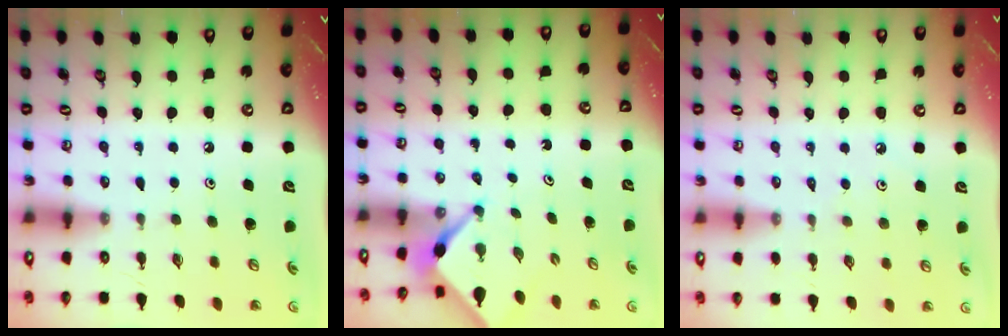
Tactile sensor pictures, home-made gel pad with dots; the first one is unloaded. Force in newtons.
{"total": 3.2, "press": 3.2, "slide": 0.3}
{"total": 2.0, "press": 2.0, "slide": 0.5}